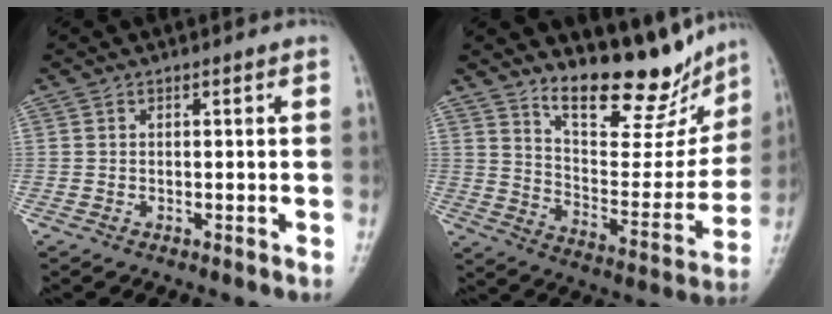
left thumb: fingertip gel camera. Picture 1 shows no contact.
{"total": 16.6, "force": [14.0, 5.3, 7.4], "torque": [-0.063, -0.103, 0.225]}